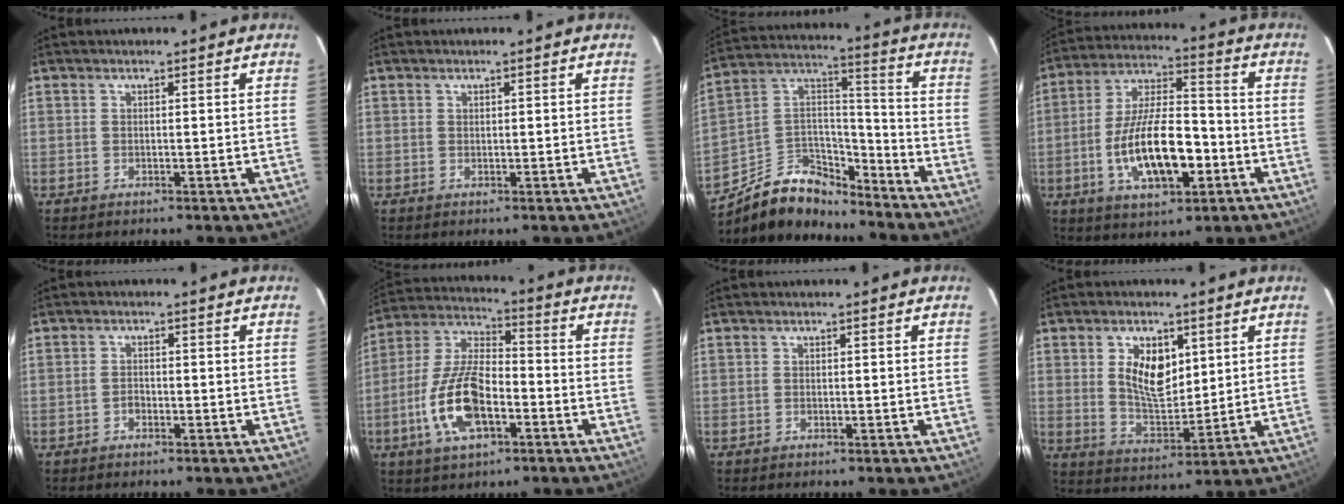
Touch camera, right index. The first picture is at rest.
{"total": 0.0}
{"total": 14.8, "force": [-11.5, 7.3, 5.9], "torque": [-0.132, 0.055, -0.192]}
{"total": 16.6, "force": [-4.9, 6.6, 14.4], "torque": [-0.278, 0.002, -0.079]}
{"total": 1.4, "force": [-0.8, 0.9, 0.6], "torque": [-0.011, 0.004, -0.014]}
{"total": 14.8, "force": [-5.2, 6.5, 12.2], "torque": [-0.264, 0.000, -0.097]}
{"total": 0.0}
{"total": 9.4, "force": [3.1, 5.2, 7.2], "torque": [-0.130, 0.004, 0.066]}